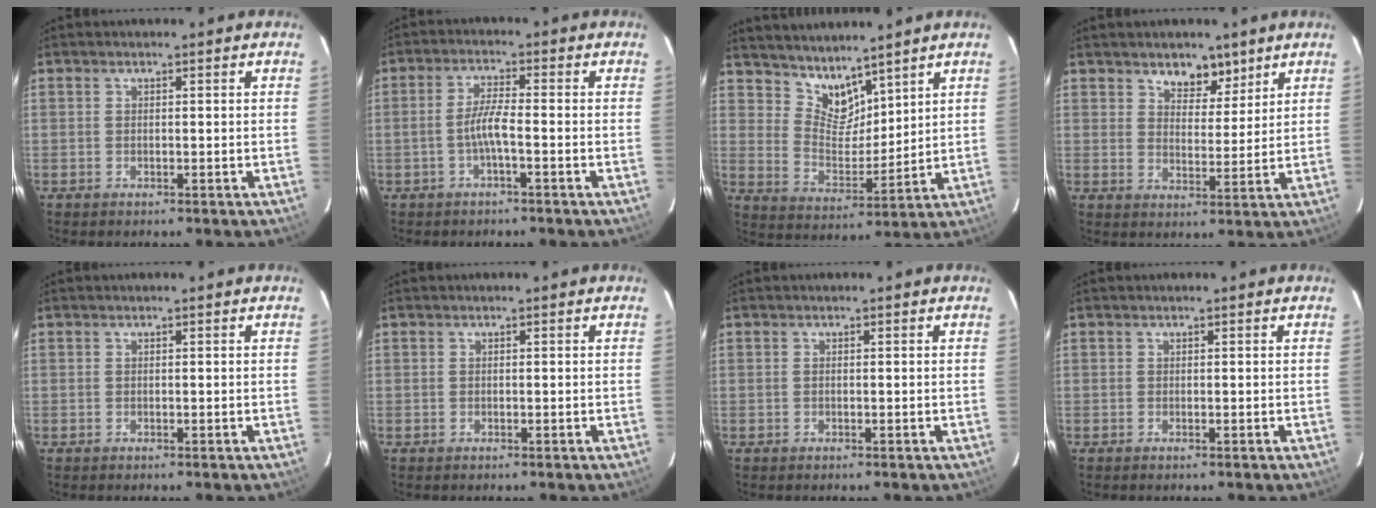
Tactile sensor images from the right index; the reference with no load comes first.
{"total": 3.9, "force": [-1.5, 0.1, 3.6], "torque": [-0.076, 0.006, -0.030]}
{"total": 9.1, "force": [7.9, 3.4, 3.0], "torque": [-0.052, -0.001, 0.157]}
{"total": 6.0, "force": [4.4, 3.2, 2.5], "torque": [-0.024, -0.009, 0.070]}
{"total": 0.0}
{"total": 0.0}
{"total": 0.0}
{"total": 0.0}